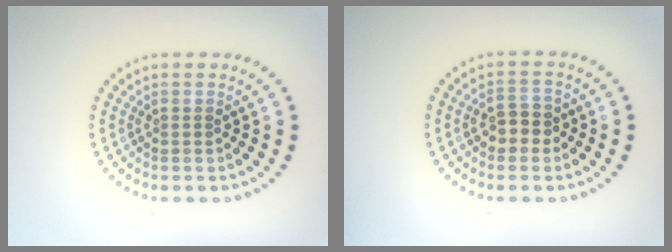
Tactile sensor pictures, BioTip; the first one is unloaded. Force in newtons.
{"total": 2.5, "press": 2.4, "slide": 0.5}